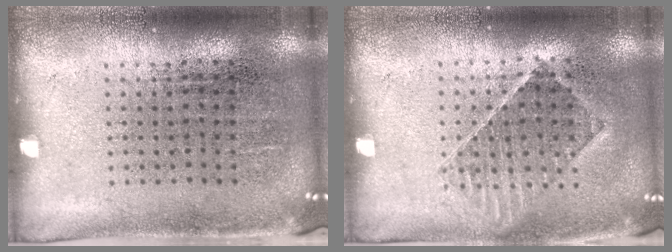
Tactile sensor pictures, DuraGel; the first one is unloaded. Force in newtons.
{"total": 1.2, "press": 1.1, "slide": 0.5}